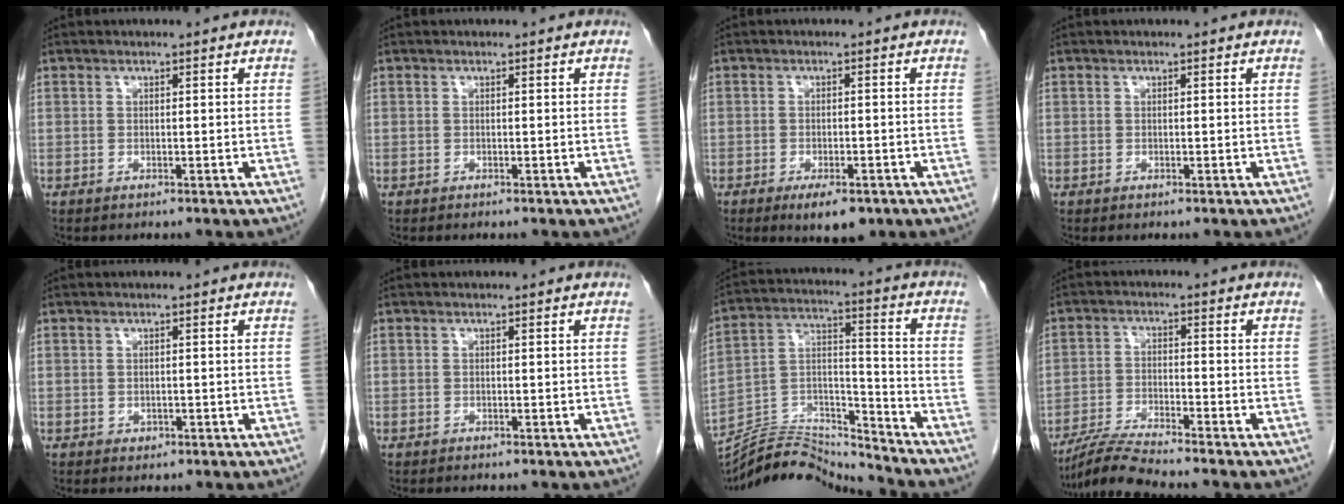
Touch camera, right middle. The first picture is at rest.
{"total": 0.0}
{"total": 5.2, "force": [-3.2, 1.8, 3.6], "torque": [-0.052, -0.006, -0.043]}
{"total": 0.0}
{"total": 0.7, "force": [-0.2, 0.6, 0.3], "torque": [-0.003, 0.001, -0.001]}
{"total": 0.0}
{"total": 14.8, "force": [-14.8, 0.0, 1.0], "torque": [-0.022, 0.038, -0.263]}
{"total": 6.6, "force": [-6.0, -1.3, 2.3], "torque": [-0.050, -0.023, -0.117]}